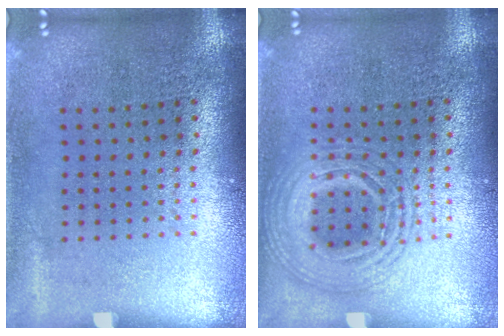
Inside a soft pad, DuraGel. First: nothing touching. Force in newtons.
{"total": 2.6, "press": 2.6, "slide": 0.2}